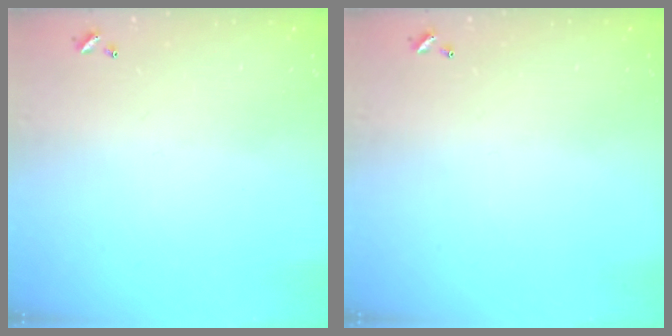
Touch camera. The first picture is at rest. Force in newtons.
{"total": 0.0}